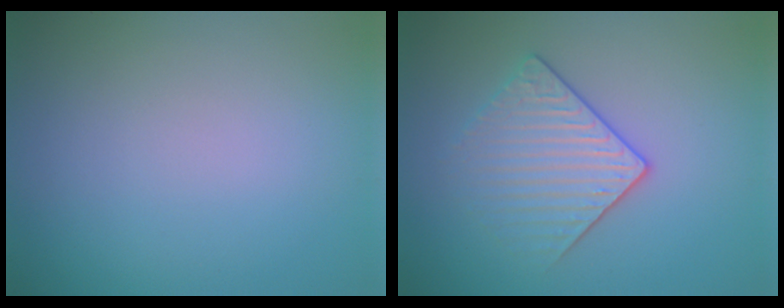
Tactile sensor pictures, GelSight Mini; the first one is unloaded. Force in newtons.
{"total": 3.2, "press": 3.0, "slide": 1.2}